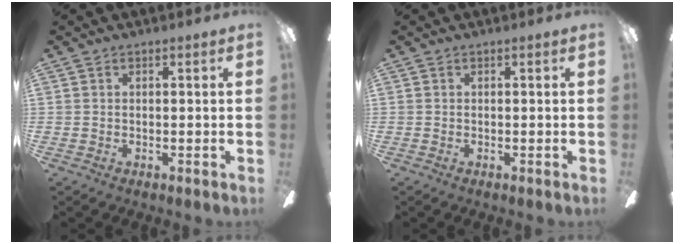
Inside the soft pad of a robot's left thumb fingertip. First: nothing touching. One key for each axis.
{"total": 0.0}